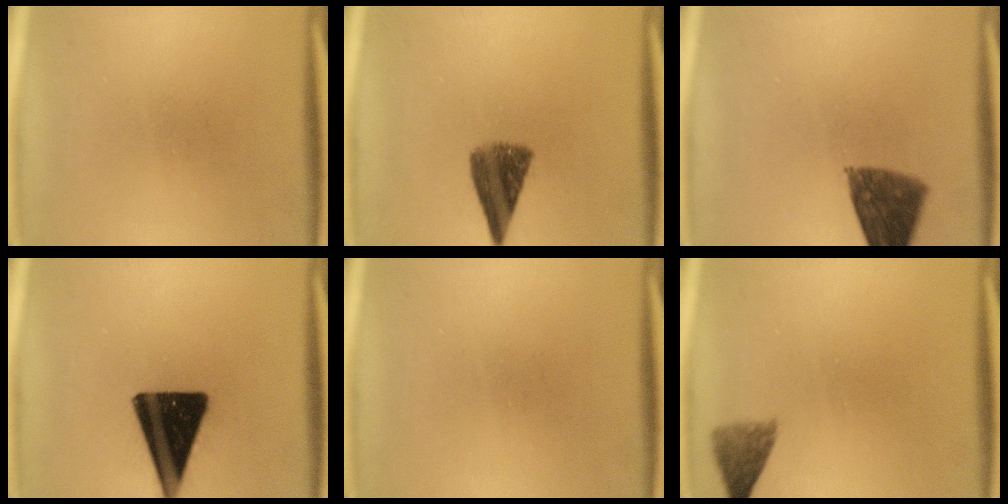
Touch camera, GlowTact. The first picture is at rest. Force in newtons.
{"total": 7.3}
{"total": 9.4}
{"total": 18.6}
{"total": 0.0}
{"total": 3.0}